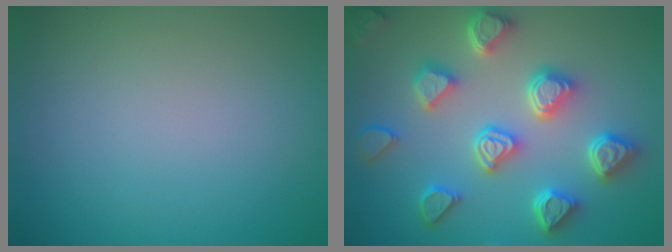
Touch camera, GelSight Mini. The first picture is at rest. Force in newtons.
{"total": 6.9, "press": 6.1, "slide": 3.3}